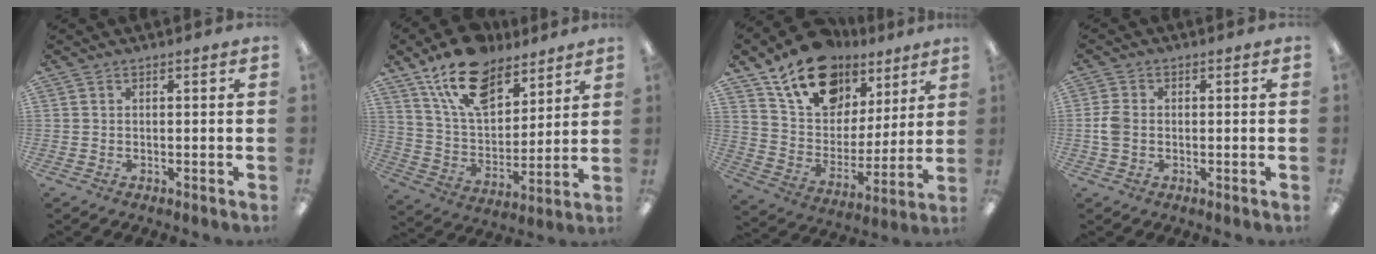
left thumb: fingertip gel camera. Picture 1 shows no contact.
{"total": 16.7, "force": [11.5, 8.9, 8.2], "torque": [-0.149, -0.056, 0.211]}
{"total": 17.6, "force": [12.5, 10.5, 6.6], "torque": [-0.127, -0.073, 0.231]}
{"total": 4.0, "force": [-0.4, 2.9, 2.7], "torque": [-0.054, 0.005, -0.008]}